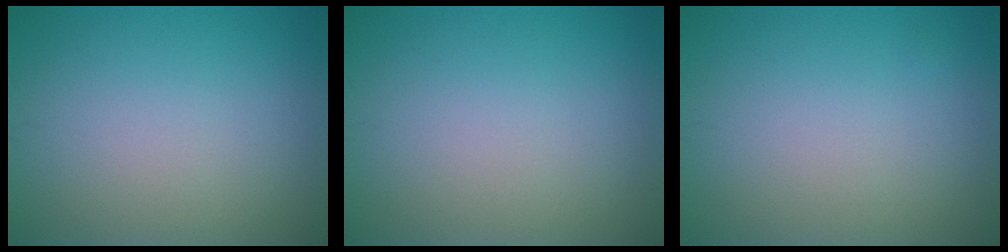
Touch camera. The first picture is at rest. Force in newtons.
{"total": 0.0}
{"total": 0.0}